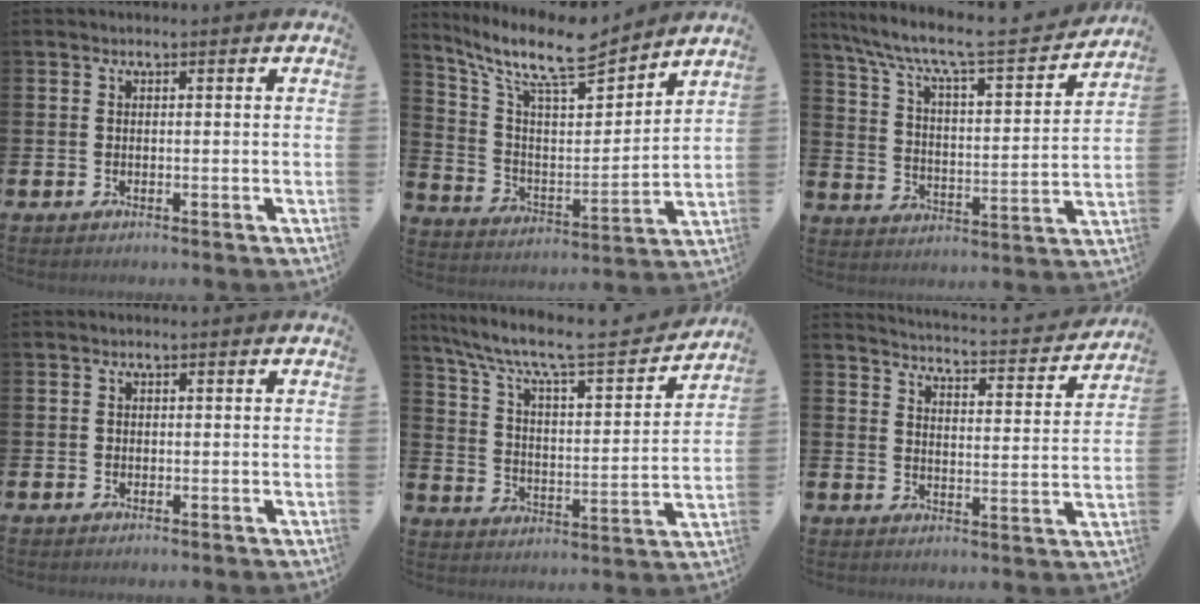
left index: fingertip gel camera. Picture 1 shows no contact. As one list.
[{"total": 11.0, "force": [9.4, 2.5, 5.2], "torque": [-0.123, -0.066, 0.159]}, {"total": 8.3, "force": [7.2, 1.6, 3.9], "torque": [-0.105, -0.054, 0.115]}, {"total": 0.5, "force": [-0.1, 0.5, 0.1], "torque": [-0.005, 0.006, -0.002]}, {"total": 8.9, "force": [7.7, 1.7, 4.2], "torque": [-0.105, -0.060, 0.122]}, {"total": 4.0, "force": [3.9, 0.1, 0.8], "torque": [-0.022, -0.042, 0.059]}]